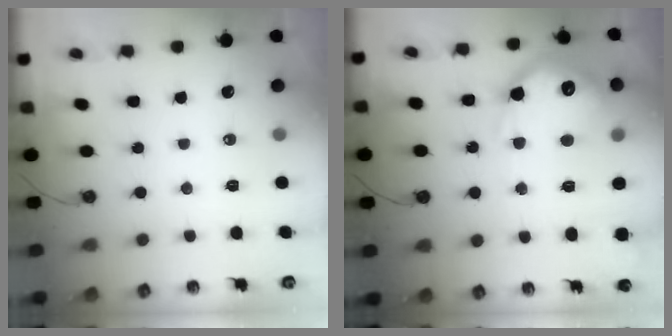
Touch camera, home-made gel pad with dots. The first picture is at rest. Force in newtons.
{"total": 22.5, "press": 22.4, "slide": 1.7}